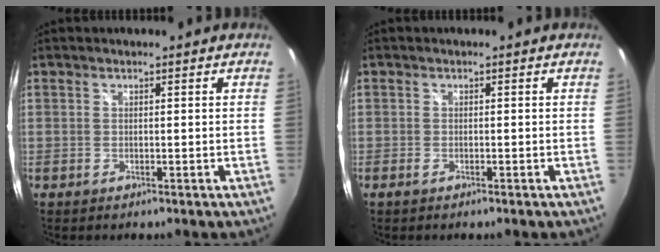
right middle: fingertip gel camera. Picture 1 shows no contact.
{"total": 1.1, "force": [-0.8, 0.2, 0.6], "torque": [-0.012, -0.003, -0.016]}